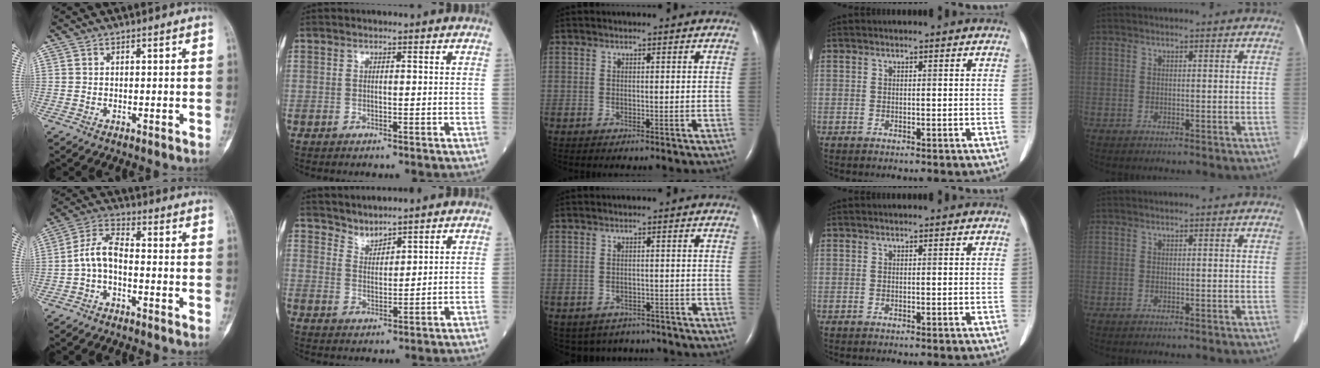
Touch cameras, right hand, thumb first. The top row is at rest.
{"thumb": {"total": 6.0, "force": [-1.8, 2.8, 5.1], "torque": [-0.105, 0.029, -0.046]}, "index": {"total": 2.6, "force": [2.6, 0.2, -0.2], "torque": [0.005, 0.001, 0.053]}, "middle": {"total": 6.0, "force": [-5.0, 3.3, 0.4], "torque": [-0.001, 0.008, -0.060]}}